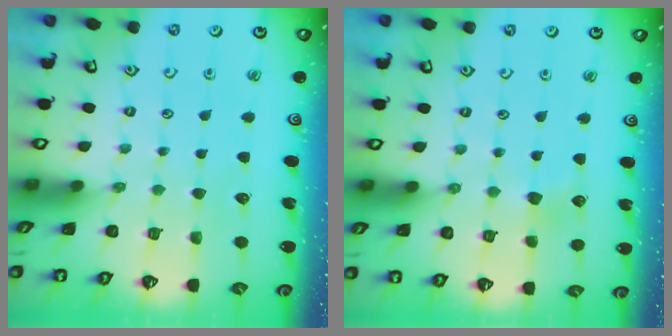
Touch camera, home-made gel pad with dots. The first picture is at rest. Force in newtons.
{"total": 3.9, "press": 3.7, "slide": 1.0}